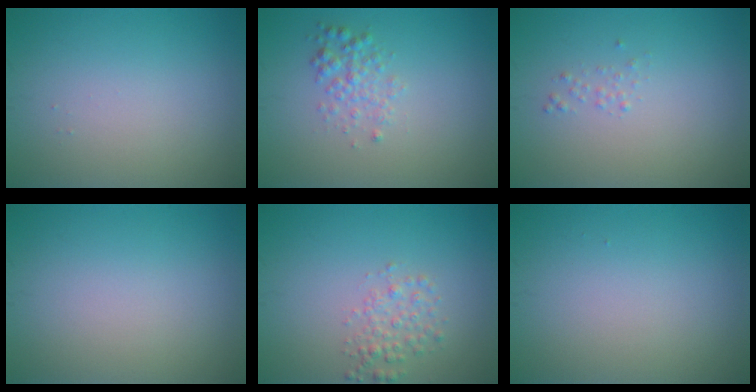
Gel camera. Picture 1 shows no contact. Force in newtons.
{"total": 1.9, "press": 1.9, "slide": 0.0}
{"total": 0.6, "press": 0.6, "slide": 0.0}
{"total": 0.0}
{"total": 2.0, "press": 2.0, "slide": 0.1}
{"total": 0.0}